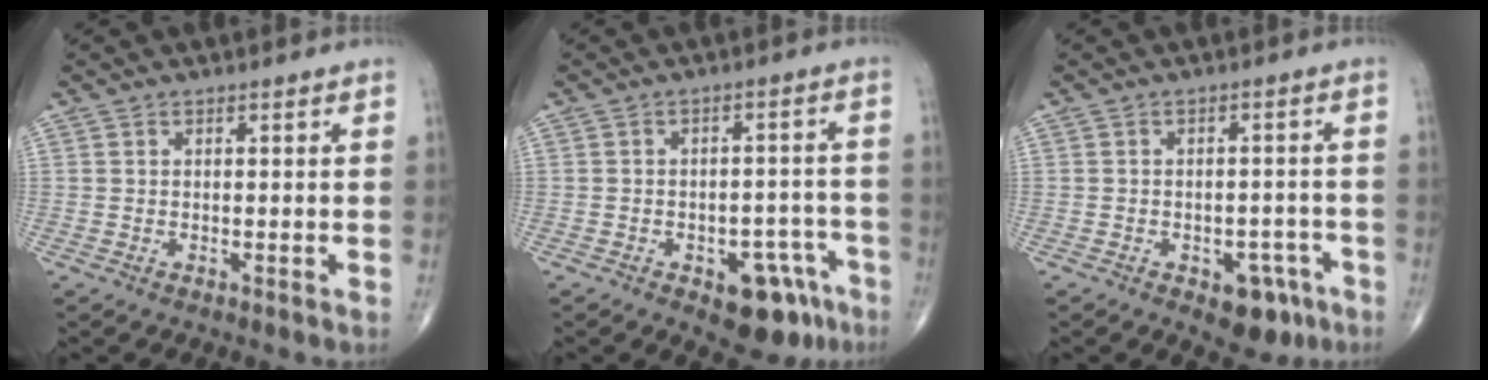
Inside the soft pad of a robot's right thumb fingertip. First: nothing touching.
{"total": 9.9, "force": [-5.6, 5.2, 6.3], "torque": [-0.046, 0.043, -0.066]}
{"total": 6.8, "force": [-3.7, 4.0, 4.1], "torque": [-0.025, 0.024, -0.041]}